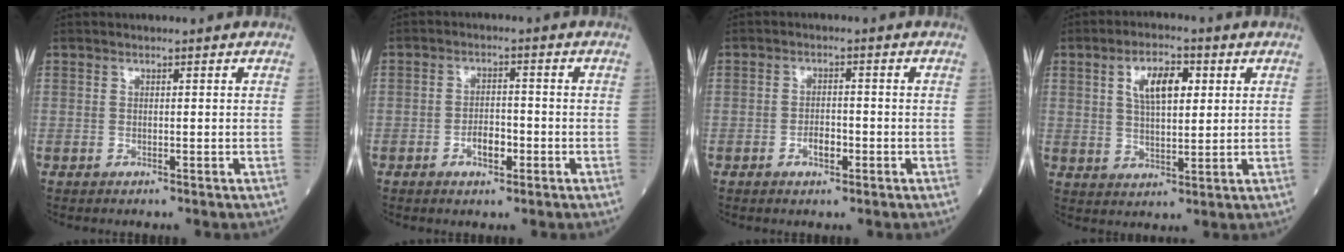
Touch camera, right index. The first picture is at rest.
{"total": 3.7, "force": [-1.6, 1.7, 3.0], "torque": [-0.050, 0.004, -0.026]}
{"total": 2.8, "force": [-1.2, 1.2, 2.3], "torque": [-0.038, 0.004, -0.020]}
{"total": 7.3, "force": [2.5, 3.0, 6.3], "torque": [-0.114, 0.011, 0.046]}